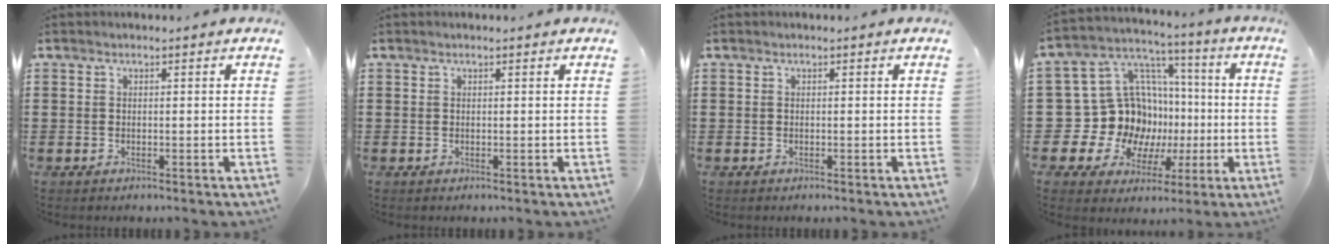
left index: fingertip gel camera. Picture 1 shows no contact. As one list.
[{"total": 0.0}, {"total": 0.0}, {"total": 16.4, "force": [-2.0, 14.9, 6.5], "torque": [-0.162, -0.024, 0.000]}]